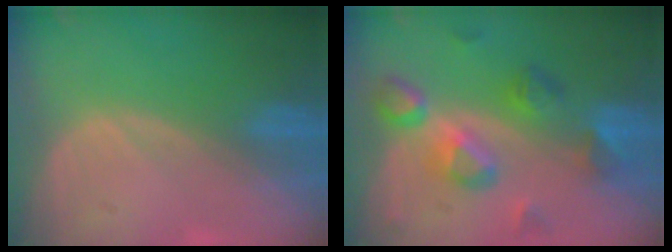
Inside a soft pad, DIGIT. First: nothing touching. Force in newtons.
{"total": 8.1, "press": 8.0, "slide": 1.5}